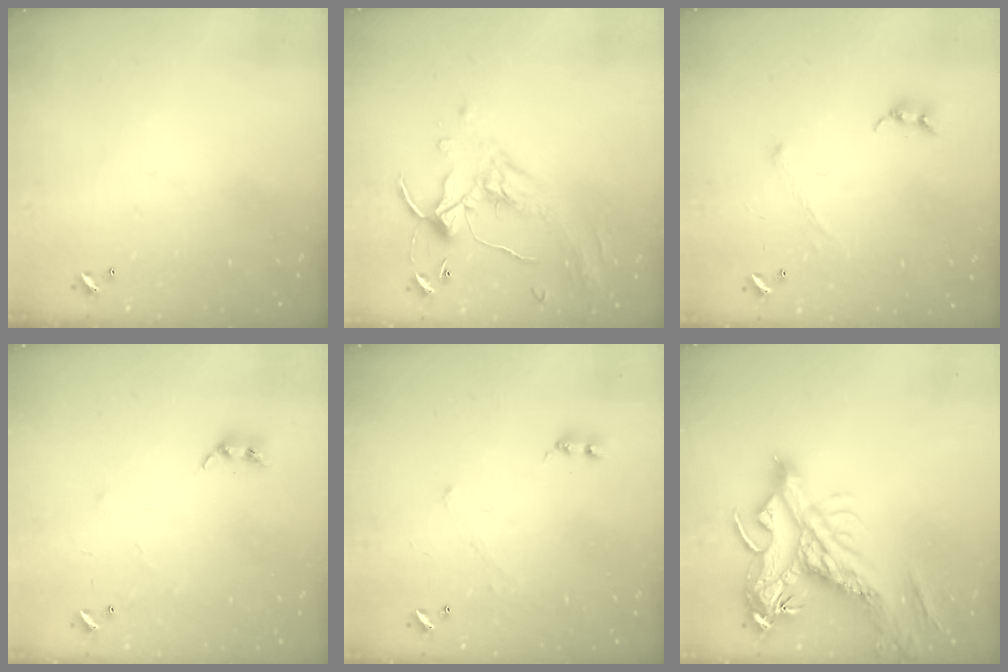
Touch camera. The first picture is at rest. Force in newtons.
{"total": 1.1, "press": 0.4, "slide": 1.0}
{"total": 0.6, "press": 0.6, "slide": 0.3}
{"total": 5.0, "press": 4.9, "slide": 0.2}
{"total": 0.0}
{"total": 15.2, "press": 15.0, "slide": 2.6}